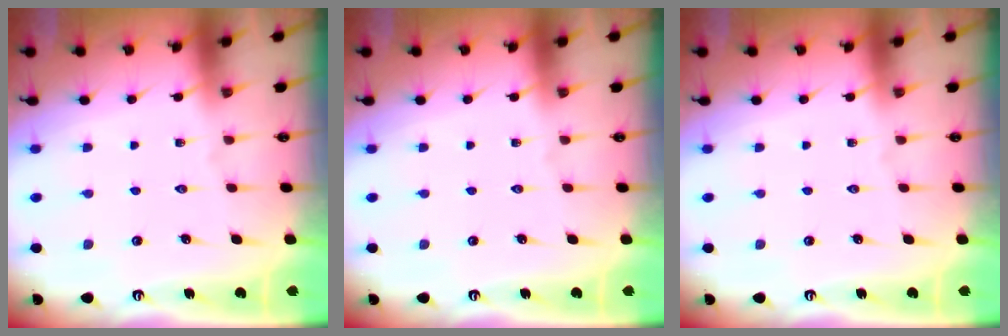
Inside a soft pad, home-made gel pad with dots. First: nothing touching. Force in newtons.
{"total": 0.0}
{"total": 0.0}